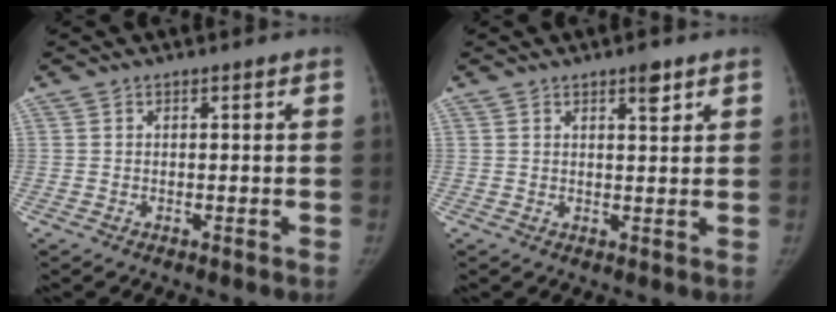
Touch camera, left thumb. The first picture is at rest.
{"total": 3.0, "force": [1.9, 1.0, 2.1], "torque": [-0.022, -0.011, 0.027]}